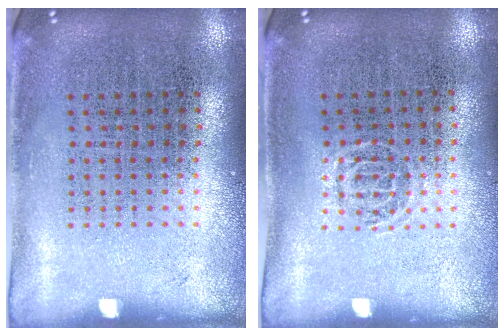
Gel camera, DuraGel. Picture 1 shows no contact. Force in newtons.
{"total": 0.6, "press": 0.5, "slide": 0.4}